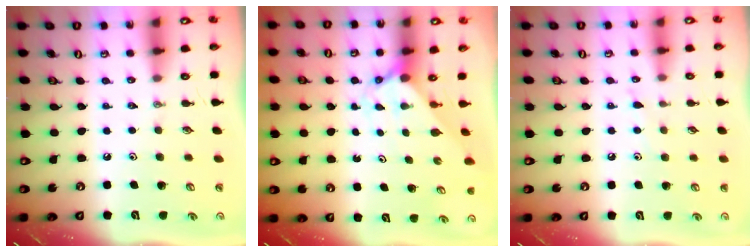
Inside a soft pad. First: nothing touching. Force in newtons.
{"total": 2.0, "press": 2.0, "slide": 0.2}
{"total": 5.3, "press": 5.3, "slide": 0.6}